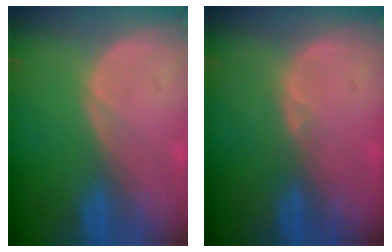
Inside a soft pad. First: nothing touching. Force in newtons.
{"total": 0.6, "press": 0.5, "slide": 0.3}